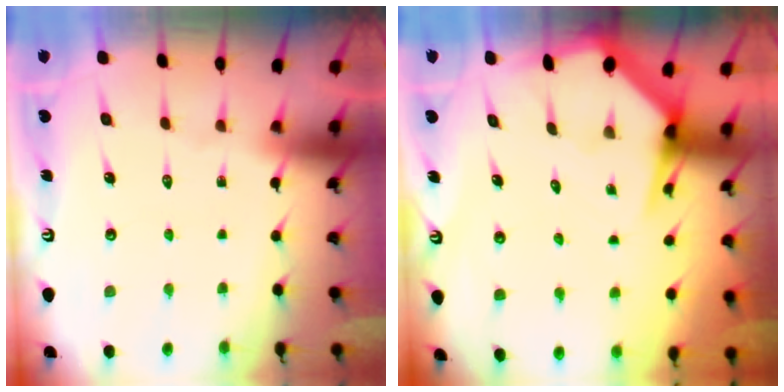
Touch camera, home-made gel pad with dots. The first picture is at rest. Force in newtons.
{"total": 4.4, "press": 4.3, "slide": 0.5}